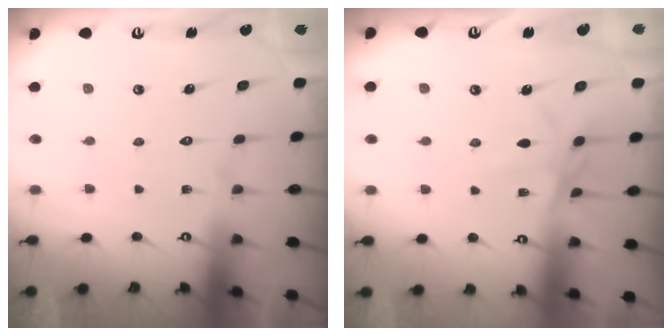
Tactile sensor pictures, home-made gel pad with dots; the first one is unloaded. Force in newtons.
{"total": 5.2, "press": 5.2, "slide": 0.6}